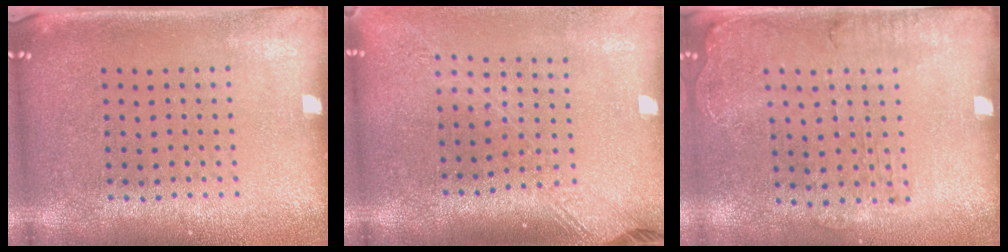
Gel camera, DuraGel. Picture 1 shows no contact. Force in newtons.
{"total": 2.1, "press": 1.6, "slide": 1.4}
{"total": 1.3, "press": 1.2, "slide": 0.6}